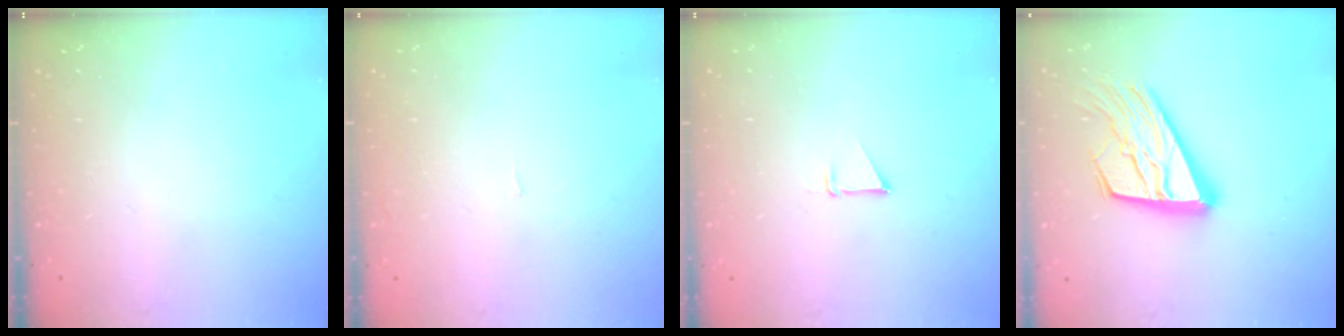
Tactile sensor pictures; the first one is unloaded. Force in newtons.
{"total": 0.9, "press": 0.9, "slide": 0.0}
{"total": 1.9, "press": 1.9, "slide": 0.0}
{"total": 19.1, "press": 19.0, "slide": 2.5}